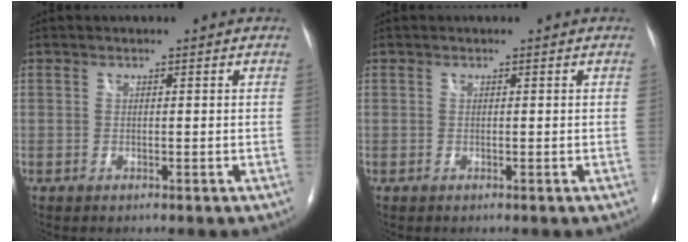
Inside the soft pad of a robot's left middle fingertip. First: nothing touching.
{"total": 0.0}